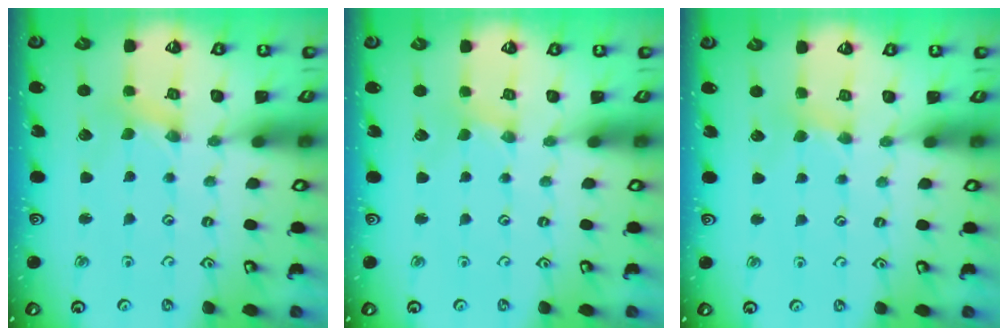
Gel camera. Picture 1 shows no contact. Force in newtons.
{"total": 0.7, "press": 0.7, "slide": 0.1}
{"total": 1.9, "press": 1.9, "slide": 0.4}